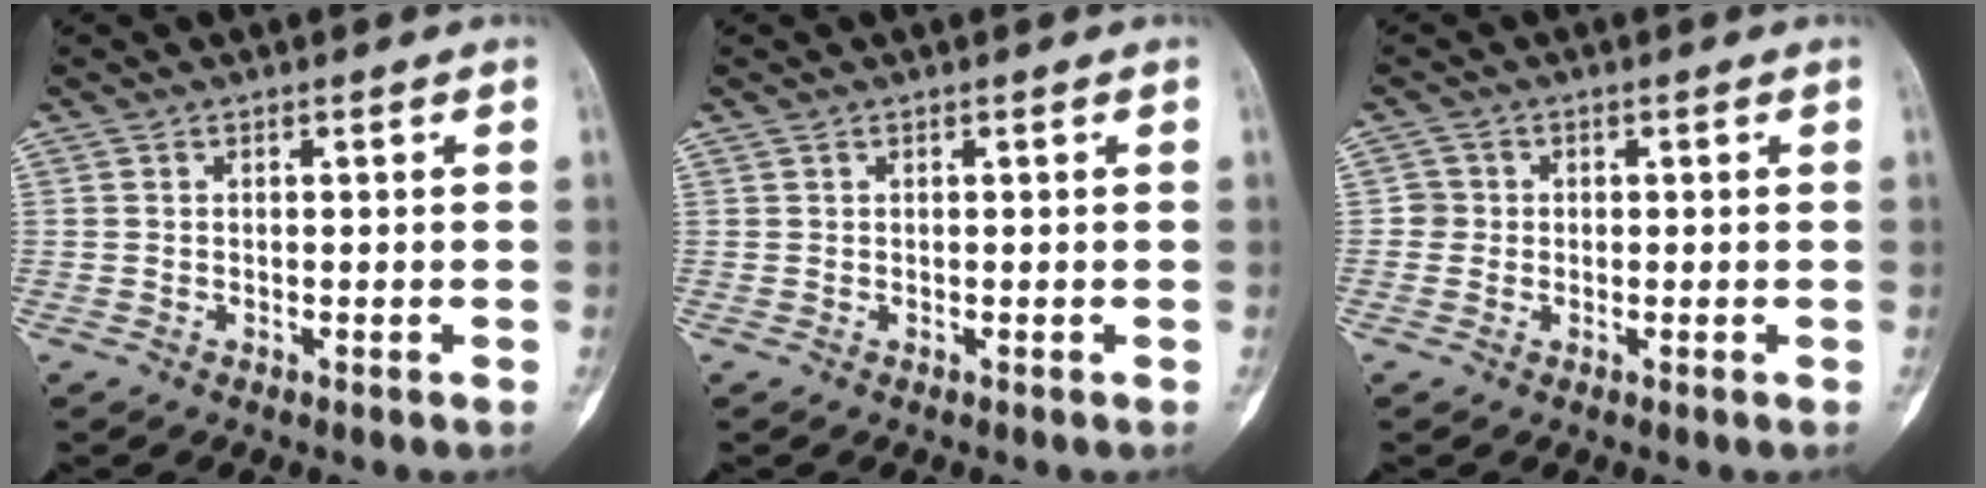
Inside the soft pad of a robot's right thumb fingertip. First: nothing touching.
{"total": 0.0}
{"total": 1.9, "force": [-0.2, 1.9, 0.2], "torque": [0.011, 0.008, -0.008]}